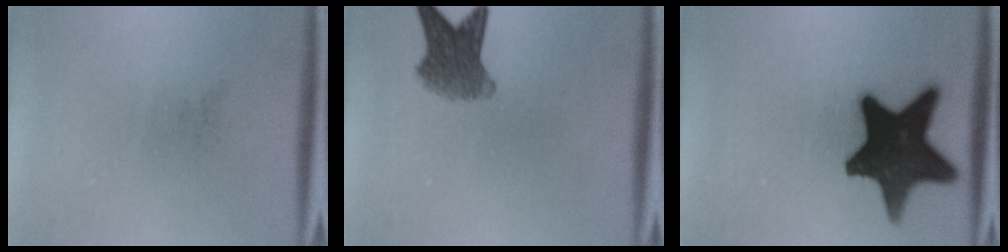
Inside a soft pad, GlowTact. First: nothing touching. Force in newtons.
{"total": 6.0}
{"total": 17.9}